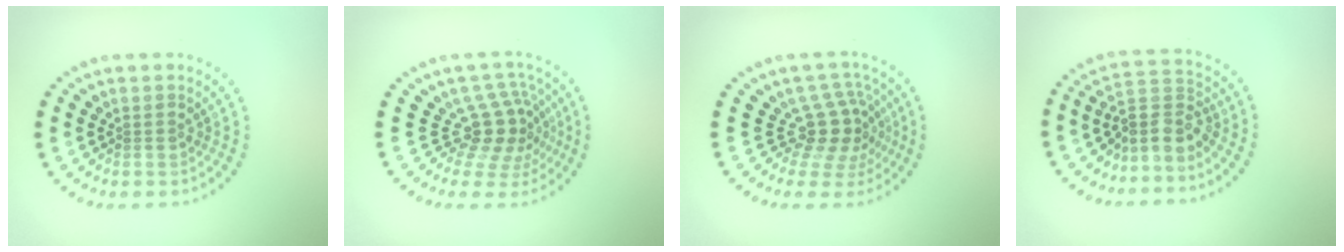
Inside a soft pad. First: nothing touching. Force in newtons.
{"total": 4.1, "press": 2.9, "slide": 3.0}
{"total": 3.9, "press": 2.7, "slide": 2.9}
{"total": 3.3, "press": 2.5, "slide": 2.1}